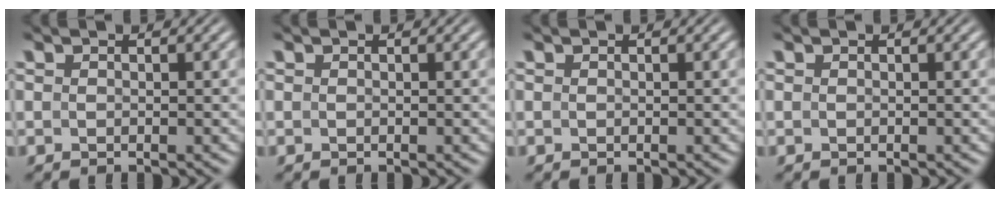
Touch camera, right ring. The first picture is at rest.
{"total": 0.0}
{"total": 0.0}
{"total": 0.0}